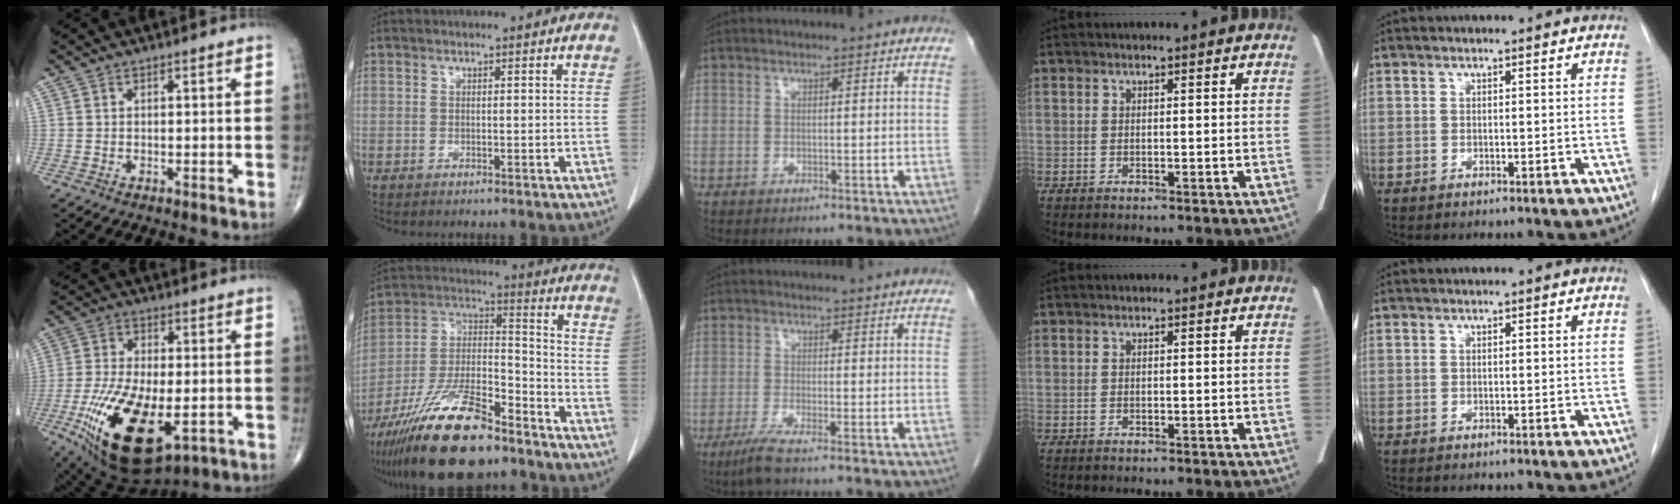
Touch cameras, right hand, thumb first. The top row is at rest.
{"thumb": {"total": 20.4, "force": [-6.8, 9.4, 16.7], "torque": [-0.338, -0.008, -0.100]}, "index": {"total": 20.0, "force": [-14.8, 5.1, 12.4], "torque": [-0.259, -0.006, -0.265]}, "middle": {"total": 3.0, "force": [-2.0, -0.4, 2.2], "torque": [-0.053, -0.011, -0.045]}}